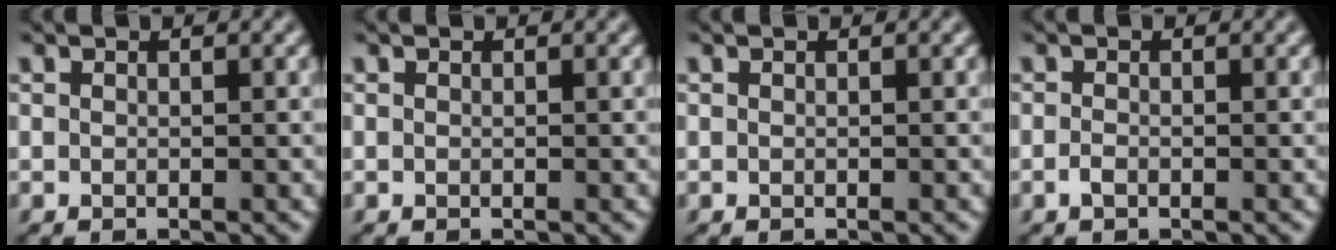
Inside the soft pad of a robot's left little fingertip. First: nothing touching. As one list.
[{"total": 0.0}, {"total": 0.0}, {"total": 0.8, "force": [-0.5, 0.4, 0.6], "torque": [-0.016, 0.000, -0.009]}]